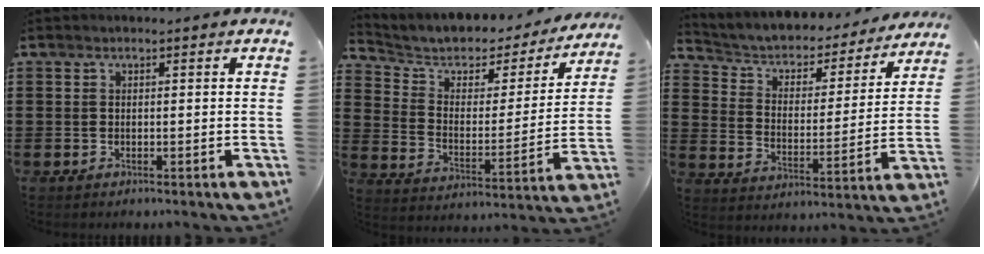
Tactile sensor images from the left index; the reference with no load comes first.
{"total": 4.8, "force": [3.9, 2.4, 1.4], "torque": [-0.056, -0.031, 0.061]}
{"total": 3.6, "force": [3.0, 1.8, 0.8], "torque": [-0.037, -0.025, 0.041]}